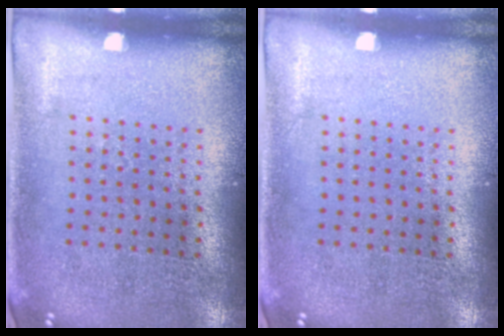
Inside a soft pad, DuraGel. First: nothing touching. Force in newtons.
{"total": 0.0}